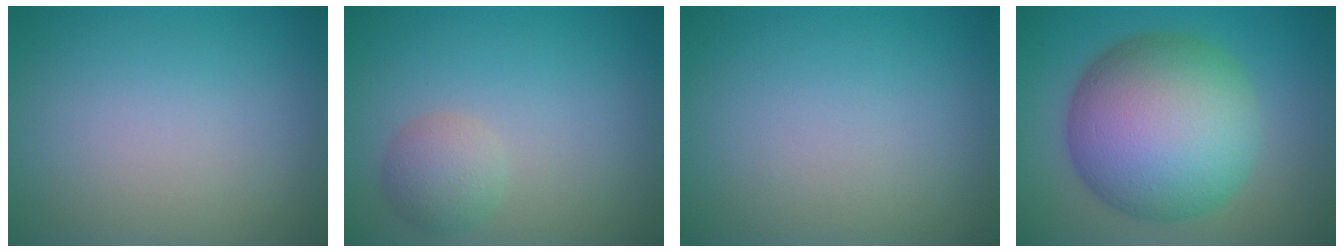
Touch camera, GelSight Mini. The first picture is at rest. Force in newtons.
{"total": 2.3, "press": 2.3, "slide": 0.2}
{"total": 0.0}
{"total": 13.9, "press": 13.9, "slide": 0.4}